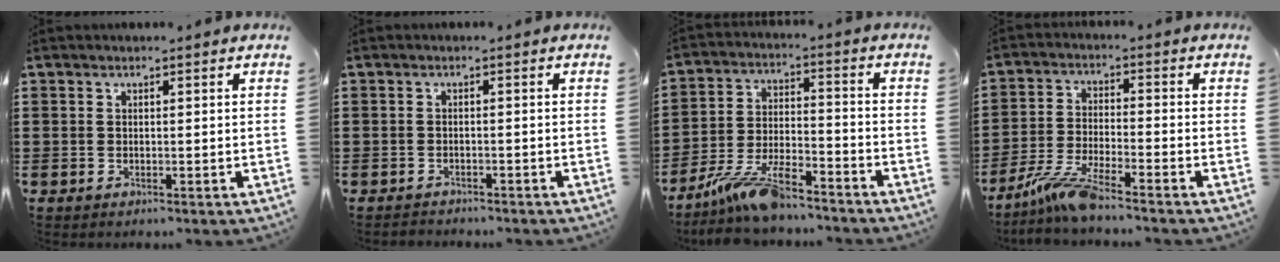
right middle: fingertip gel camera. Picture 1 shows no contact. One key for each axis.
{"total": 1.1, "fx": -1.1, "fy": 0.1, "fz": 0.0, "tx": -0.005, "ty": 0.000, "tz": -0.024}
{"total": 9.7, "fx": -8.2, "fy": 1.8, "fz": 4.9, "tx": -0.106, "ty": 0.007, "tz": -0.158}
{"total": 6.8, "fx": -5.5, "fy": 0.0, "fz": 4.0, "tx": -0.096, "ty": -0.020, "tz": -0.107}